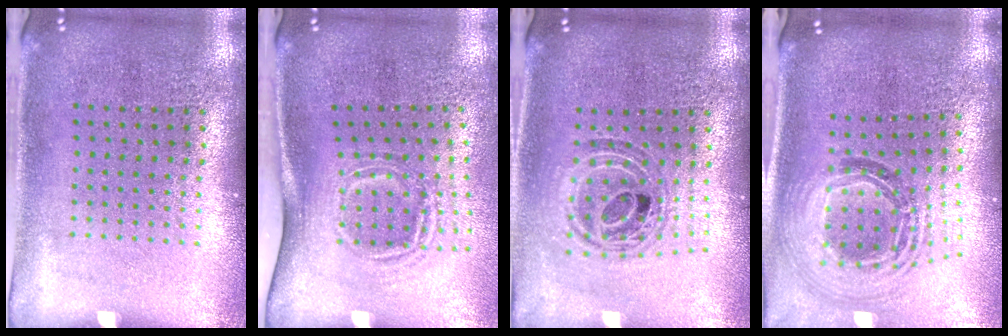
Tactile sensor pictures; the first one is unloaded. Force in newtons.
{"total": 1.9, "press": 1.3, "slide": 1.4}
{"total": 0.8, "press": 0.8, "slide": 0.2}
{"total": 1.6, "press": 1.4, "slide": 0.8}